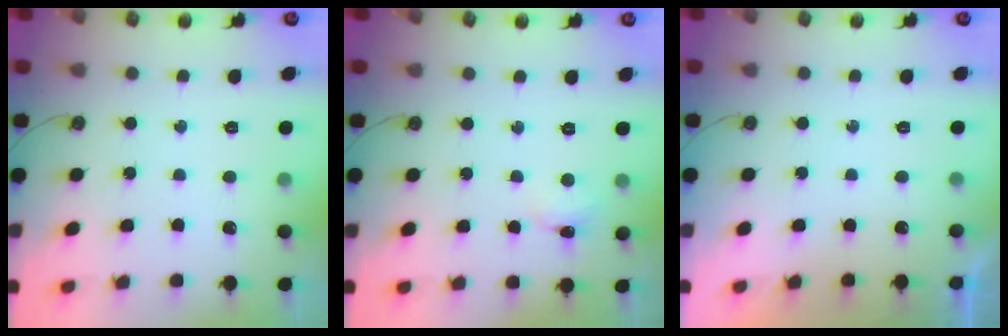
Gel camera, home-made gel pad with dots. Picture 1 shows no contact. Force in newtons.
{"total": 1.7, "press": 1.6, "slide": 0.4}
{"total": 0.0}